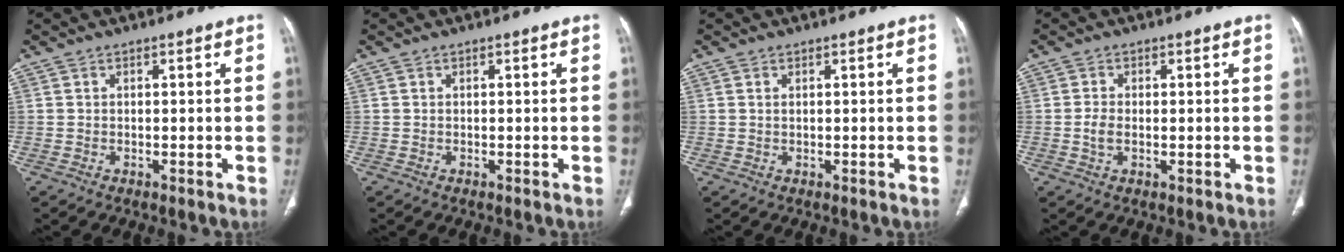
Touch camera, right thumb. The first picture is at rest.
{"total": 0.0}
{"total": 0.5, "force": [0.2, 0.2, 0.4], "torque": [-0.015, 0.004, 0.005]}
{"total": 2.6, "force": [-0.1, 1.5, 2.1], "torque": [-0.050, 0.001, -0.004]}